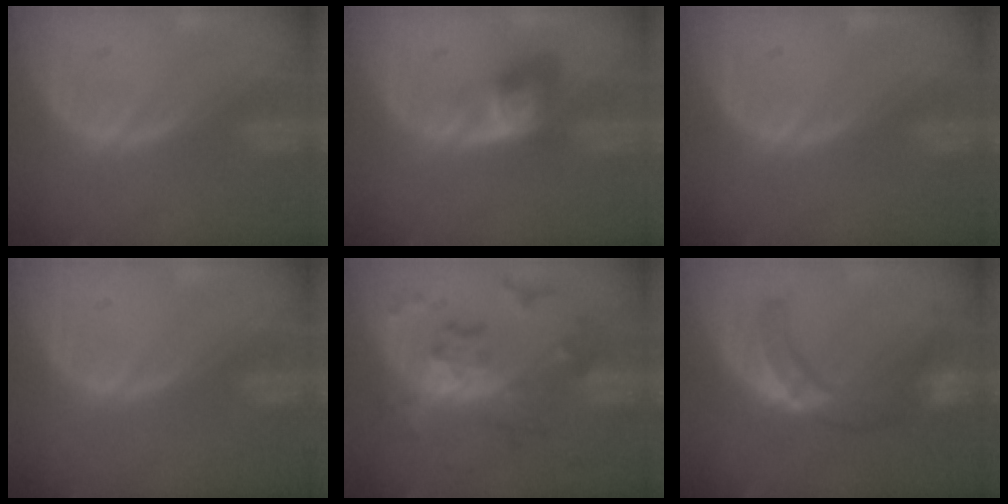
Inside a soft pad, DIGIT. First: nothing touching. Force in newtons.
{"total": 4.0, "press": 4.0, "slide": 0.3}
{"total": 0.0}
{"total": 0.0}
{"total": 8.3, "press": 8.3, "slide": 0.6}
{"total": 7.6, "press": 7.5, "slide": 1.3}